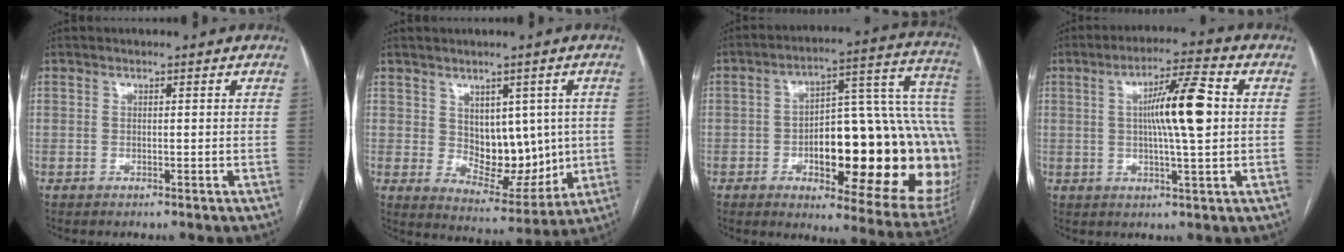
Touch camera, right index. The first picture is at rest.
{"total": 9.7, "force": [1.2, 6.0, 7.6], "torque": [-0.095, 0.003, 0.042]}
{"total": 30.8, "force": [-5.1, 8.5, 29.2], "torque": [-0.299, 0.039, -0.052]}
{"total": 9.9, "force": [1.2, 0.6, 9.8], "torque": [-0.166, 0.009, 0.018]}